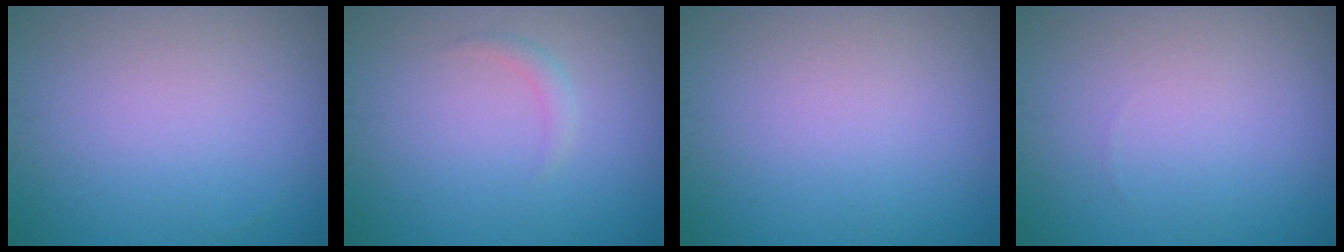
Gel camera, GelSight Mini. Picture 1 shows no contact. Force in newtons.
{"total": 1.0, "press": 1.0, "slide": 0.0}
{"total": 0.0}
{"total": 0.0}